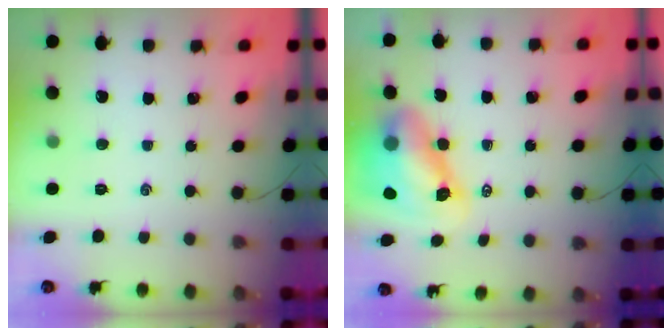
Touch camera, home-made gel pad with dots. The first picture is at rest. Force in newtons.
{"total": 10.0, "press": 9.6, "slide": 2.8}